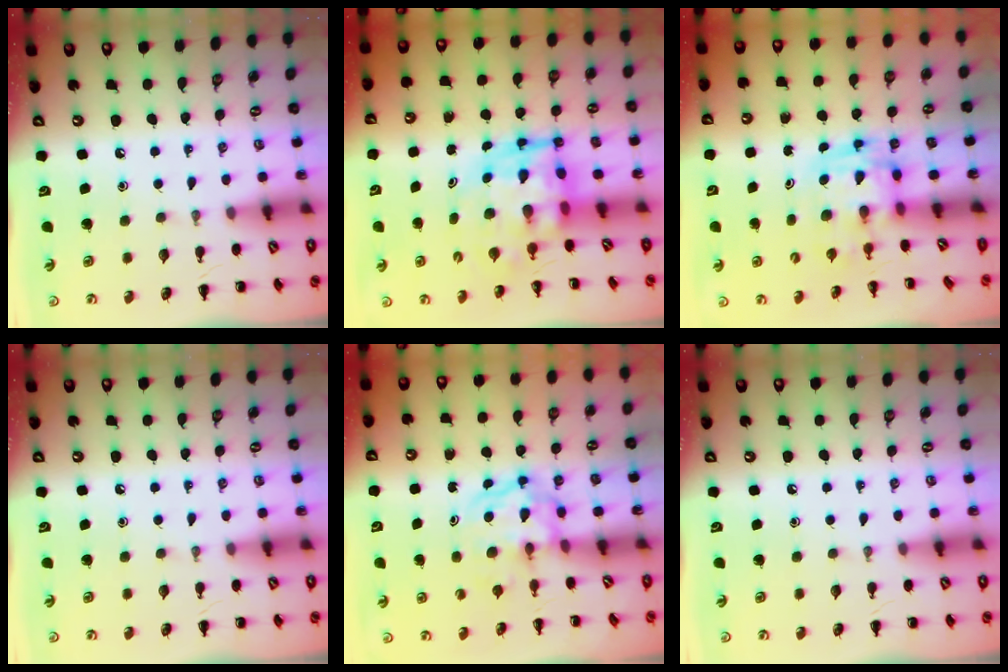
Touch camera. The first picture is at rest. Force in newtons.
{"total": 6.9, "press": 6.7, "slide": 1.9}
{"total": 2.9, "press": 2.9, "slide": 0.5}
{"total": 0.0}
{"total": 3.8, "press": 3.8, "slide": 0.4}
{"total": 0.0}